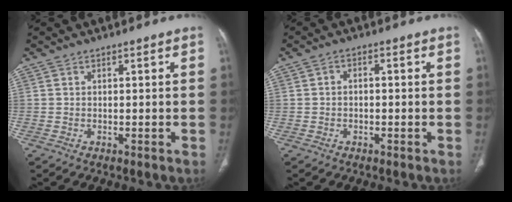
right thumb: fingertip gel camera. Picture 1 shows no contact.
{"total": 1.5, "force": [-0.3, 1.1, 0.9], "torque": [-0.011, 0.007, -0.009]}